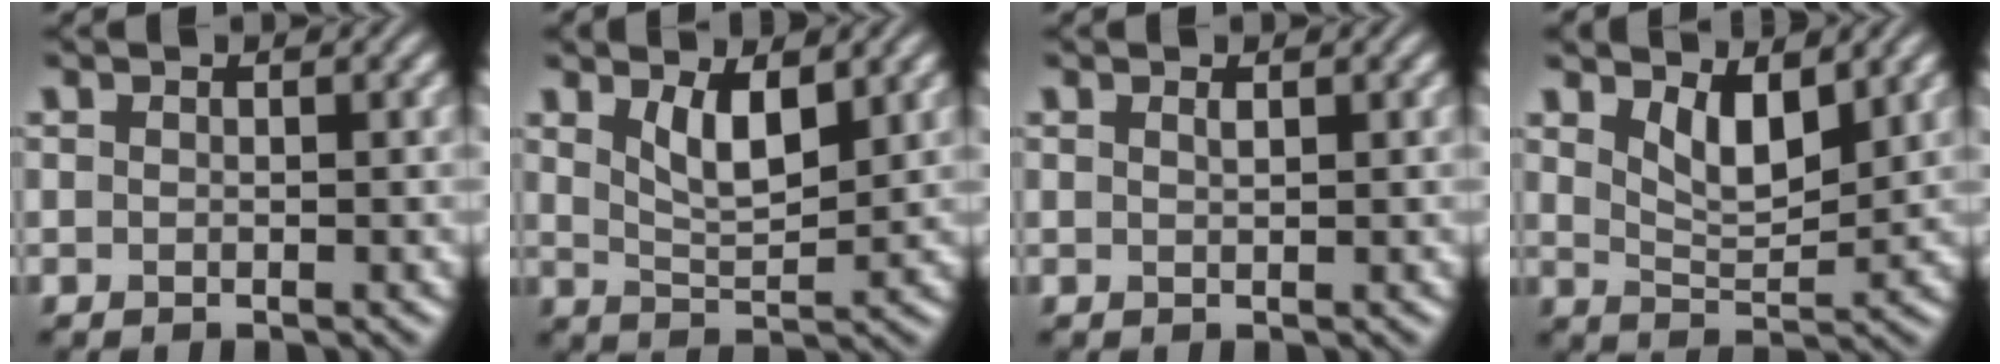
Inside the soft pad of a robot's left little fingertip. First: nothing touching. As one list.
[{"total": 3.8, "force": [2.0, 1.3, 2.9], "torque": [-0.059, -0.008, 0.040]}, {"total": 0.5, "force": [0.4, 0.1, 0.4], "torque": [-0.006, 0.000, 0.008]}, {"total": 3.8, "force": [2.2, 1.5, 2.8], "torque": [-0.056, -0.010, 0.040]}]